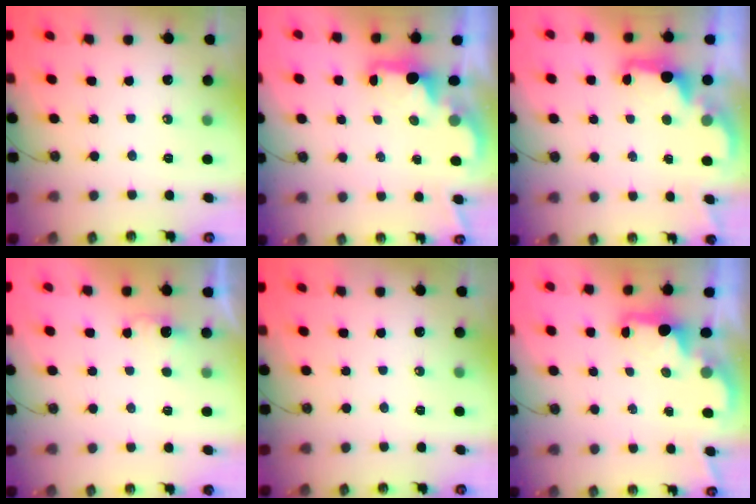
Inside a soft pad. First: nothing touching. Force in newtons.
{"total": 1.9, "press": 1.7, "slide": 0.7}
{"total": 2.7, "press": 2.6, "slide": 0.8}
{"total": 1.5, "press": 1.2, "slide": 0.8}
{"total": 0.0}
{"total": 1.9, "press": 1.7, "slide": 0.7}